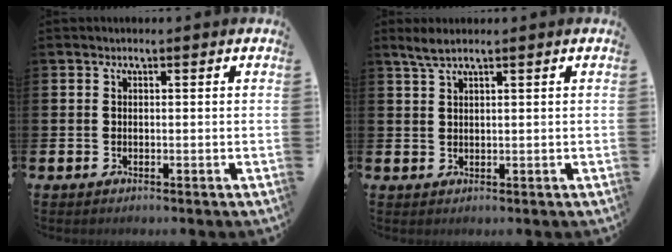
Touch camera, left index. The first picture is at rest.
{"total": 2.5, "force": [1.9, 0.4, 1.6], "torque": [-0.042, 0.007, 0.035]}